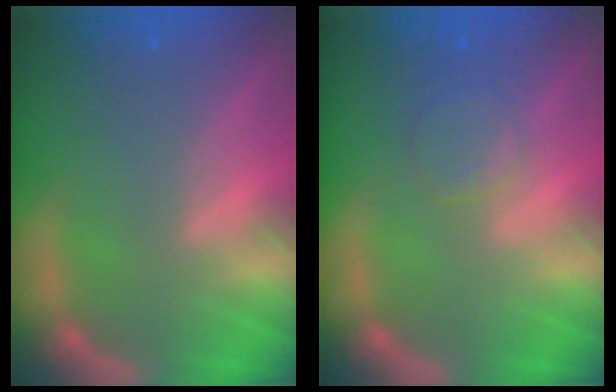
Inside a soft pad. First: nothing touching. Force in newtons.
{"total": 2.9}